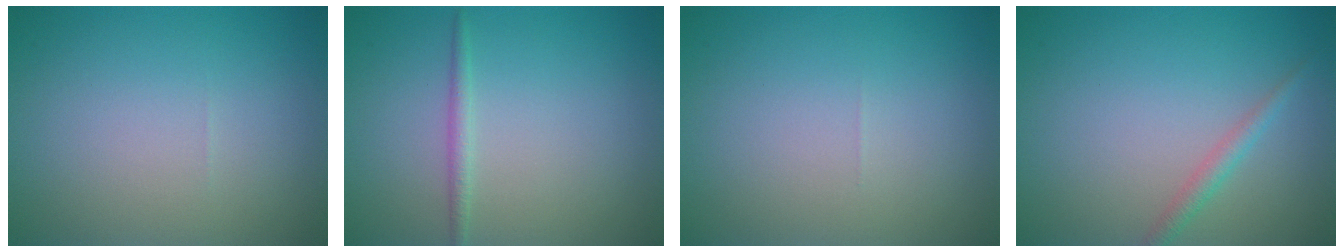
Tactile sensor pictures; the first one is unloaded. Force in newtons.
{"total": 1.1, "press": 1.1, "slide": 0.1}
{"total": 0.0}
{"total": 1.4, "press": 1.4, "slide": 0.1}